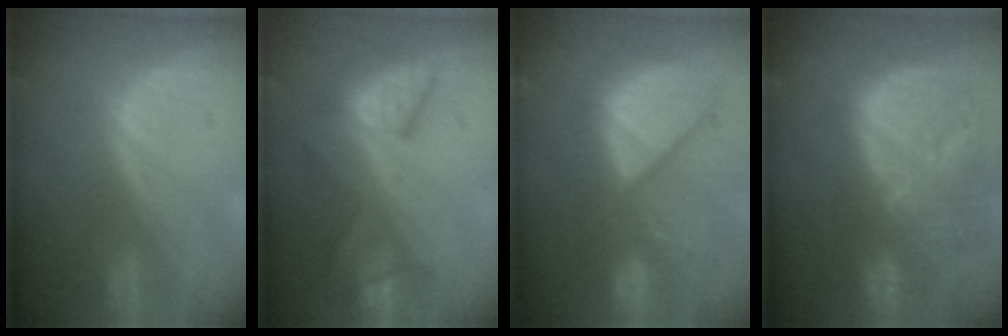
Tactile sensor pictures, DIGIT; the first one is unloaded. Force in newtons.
{"total": 7.6, "press": 7.5, "slide": 1.2}
{"total": 10.6, "press": 9.9, "slide": 4.0}
{"total": 13.5, "press": 11.6, "slide": 6.9}